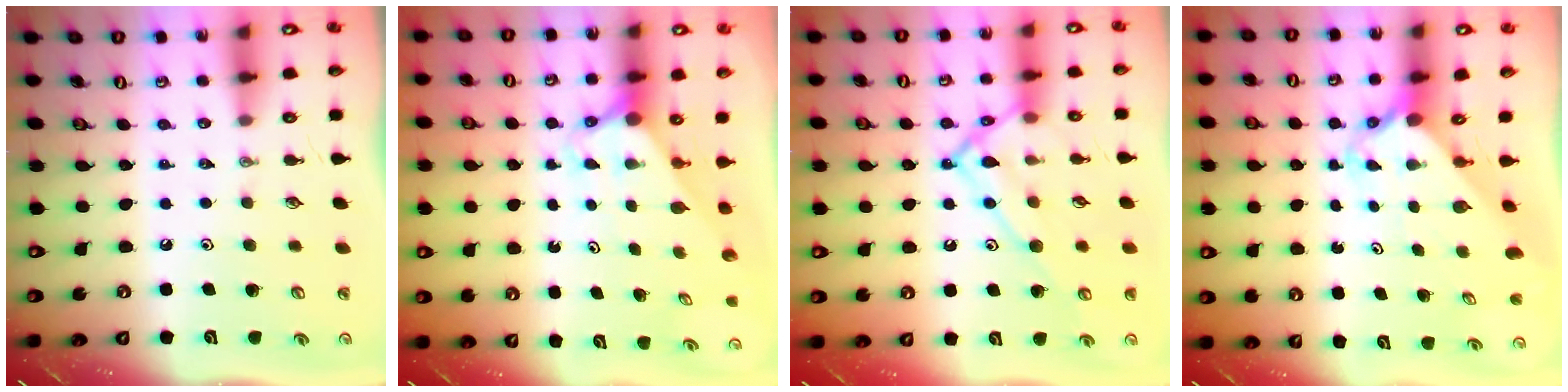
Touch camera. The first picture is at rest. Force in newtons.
{"total": 2.8, "press": 2.8, "slide": 0.0}
{"total": 15.2, "press": 15.2, "slide": 1.2}
{"total": 2.2, "press": 2.2, "slide": 0.2}